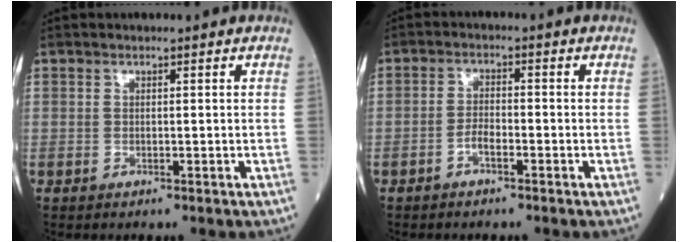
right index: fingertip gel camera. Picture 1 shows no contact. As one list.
[{"total": 2.3, "force": [-1.3, 0.7, 1.7], "torque": [-0.033, 0.006, -0.025]}]